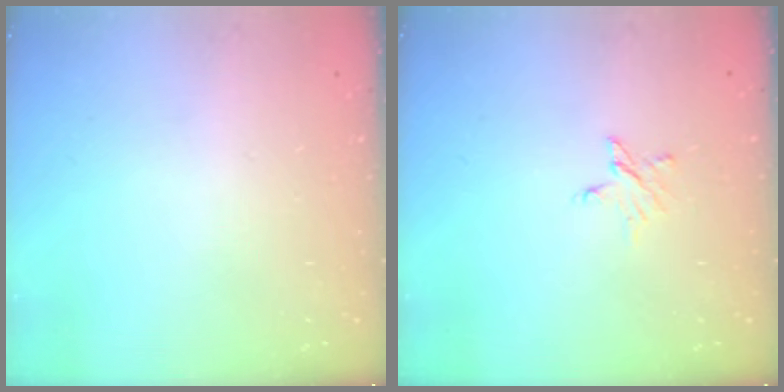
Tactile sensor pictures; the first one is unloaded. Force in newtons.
{"total": 2.5, "press": 2.5, "slide": 0.2}